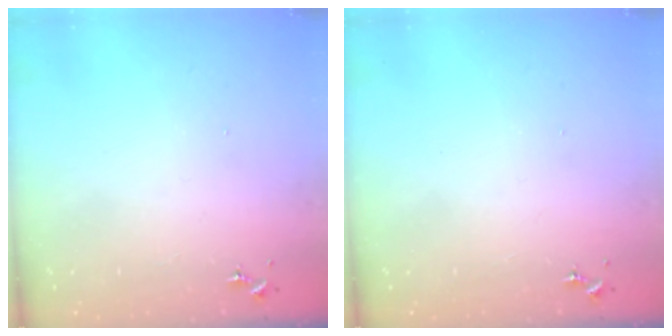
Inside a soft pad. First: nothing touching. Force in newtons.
{"total": 0.0}